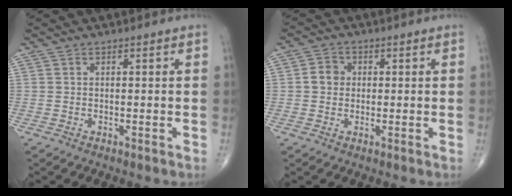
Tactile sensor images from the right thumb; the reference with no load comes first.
{"total": 3.4, "force": [0.2, 3.0, 1.5], "torque": [-0.013, 0.007, -0.003]}